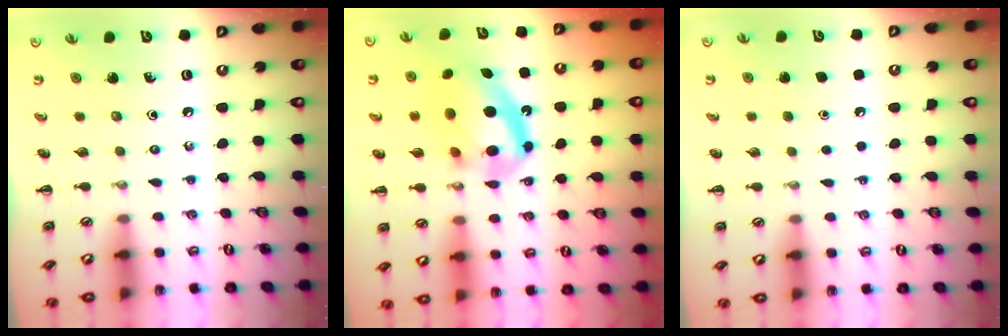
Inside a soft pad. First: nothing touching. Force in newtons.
{"total": 15.1, "press": 14.5, "slide": 4.1}
{"total": 1.8, "press": 1.8, "slide": 0.1}